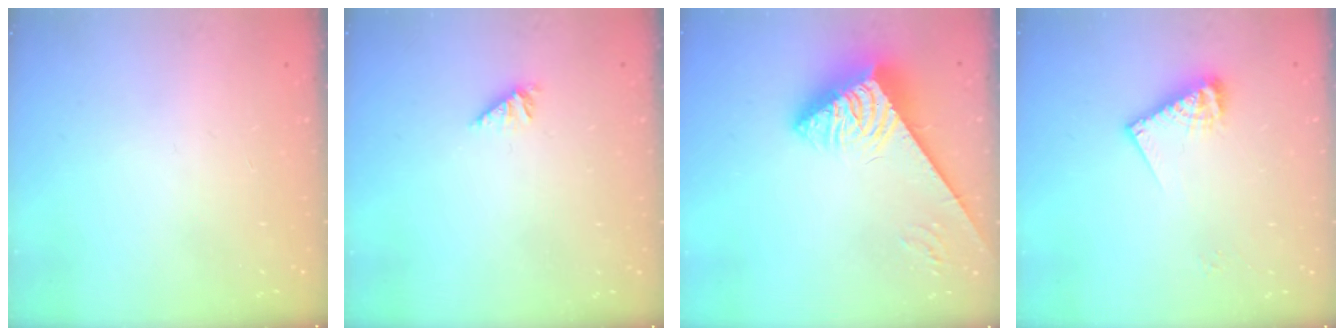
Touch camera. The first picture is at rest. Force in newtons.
{"total": 1.9, "press": 1.9, "slide": 0.4}
{"total": 4.7, "press": 4.7, "slide": 0.7}
{"total": 9.8, "press": 9.8, "slide": 0.8}